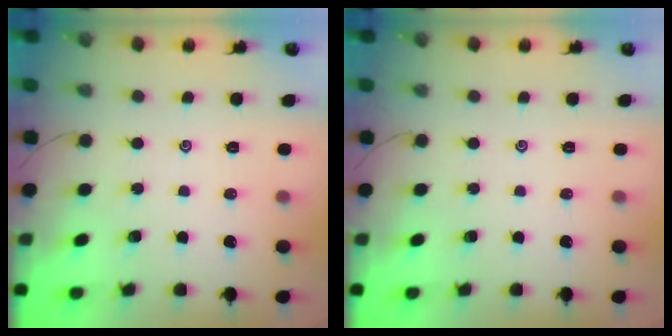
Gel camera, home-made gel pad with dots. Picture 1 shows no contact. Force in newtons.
{"total": 0.0}